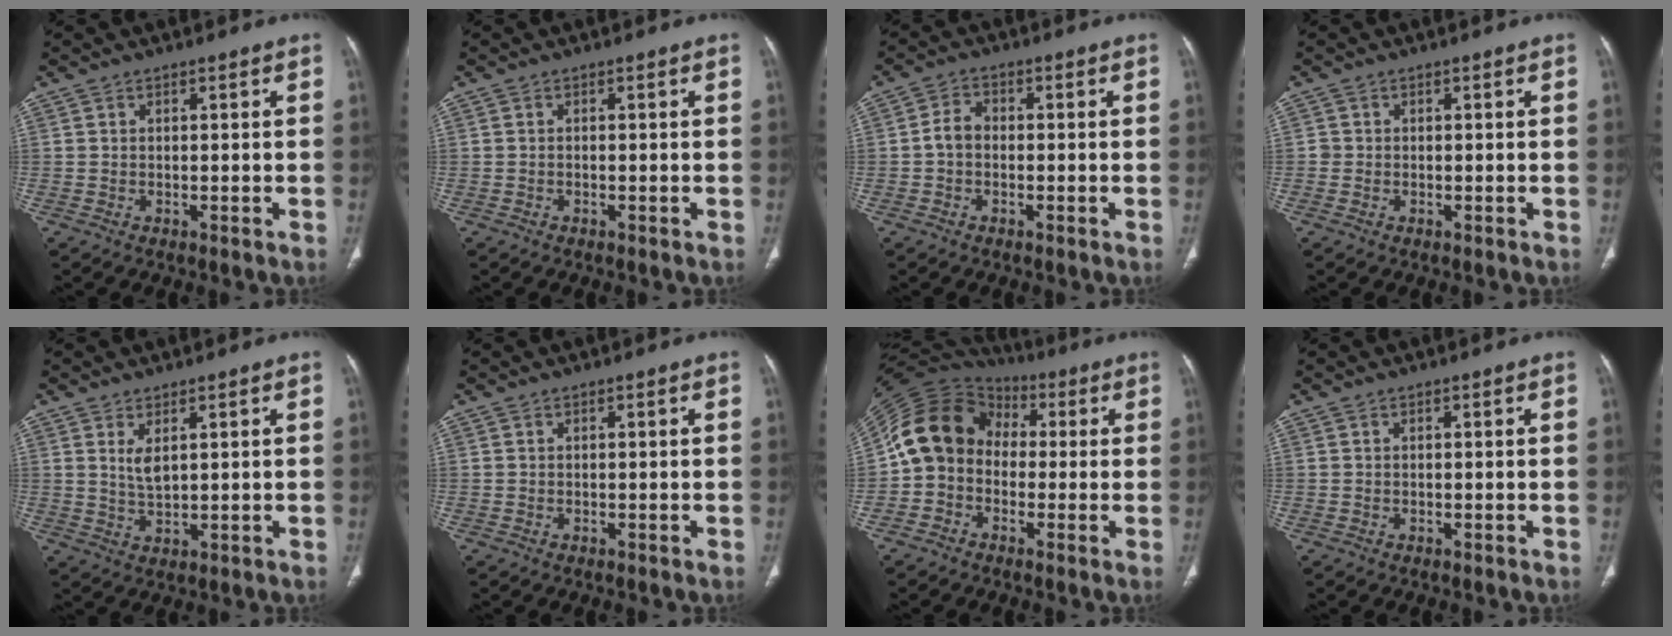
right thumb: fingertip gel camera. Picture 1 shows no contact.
{"total": 0.0}
{"total": 3.4, "force": [-0.6, 2.5, 2.2], "torque": [-0.035, 0.013, -0.018]}
{"total": 1.0, "force": [-0.2, 1.0, 0.1], "torque": [0.004, 0.005, -0.003]}
{"total": 3.5, "force": [1.4, 1.4, 2.8], "torque": [-0.053, -0.015, 0.036]}
{"total": 0.0}
{"total": 13.0, "force": [-0.4, 11.0, 7.0], "torque": [-0.116, 0.043, -0.023]}
{"total": 0.0}